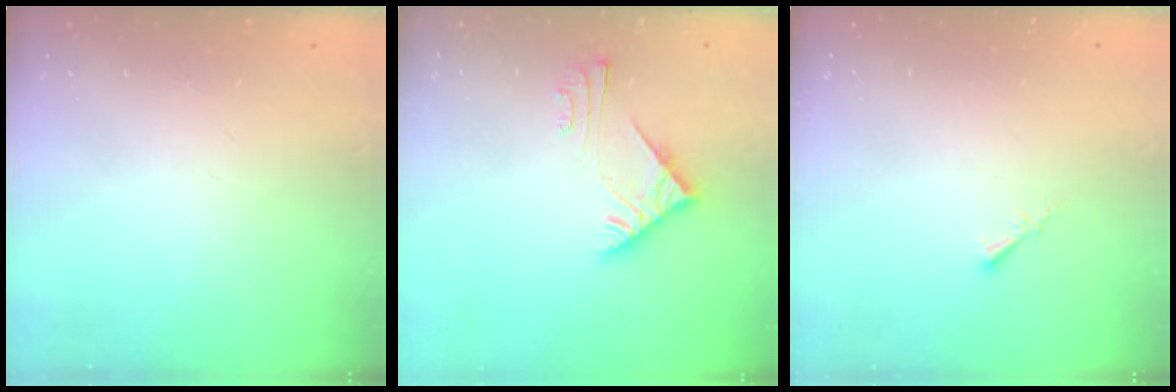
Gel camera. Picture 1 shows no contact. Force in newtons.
{"total": 6.0, "press": 6.0, "slide": 0.7}
{"total": 0.0}